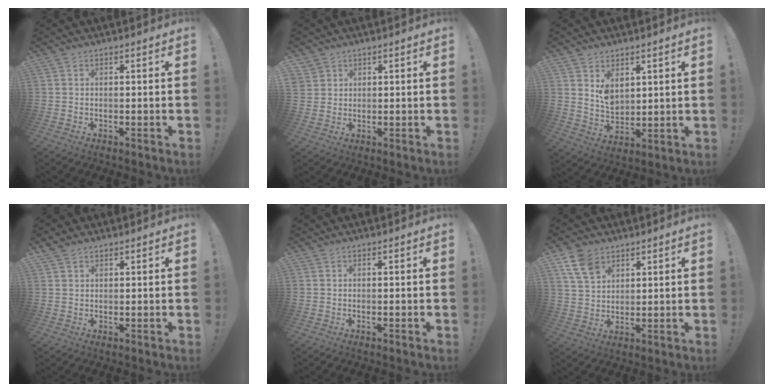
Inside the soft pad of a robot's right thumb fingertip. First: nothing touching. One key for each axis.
{"total": 2.2, "fx": 1.6, "fy": 1.5, "fz": 0.3, "tx": -0.005, "ty": -0.008, "tz": 0.031}
{"total": 6.7, "fx": 4.0, "fy": 4.6, "fz": 2.9, "tx": -0.045, "ty": -0.028, "tz": 0.077}
{"total": 2.1, "fx": 1.6, "fy": 1.0, "fz": 0.8, "tx": -0.017, "ty": -0.006, "tz": 0.033}
{"total": 0.0}
{"total": 8.7, "fx": 5.4, "fy": 5.4, "fz": 4.2, "tx": -0.079, "ty": -0.018, "tz": 0.108}